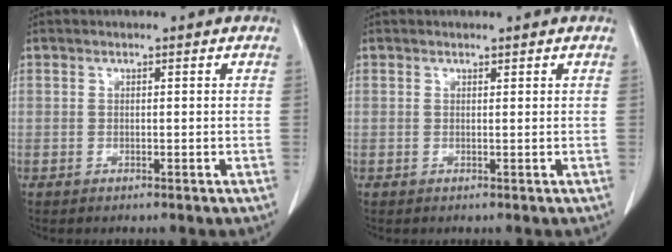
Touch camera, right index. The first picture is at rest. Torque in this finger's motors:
{"motor_torque": [-0.13, 0.06, -0.04, 0.00]}